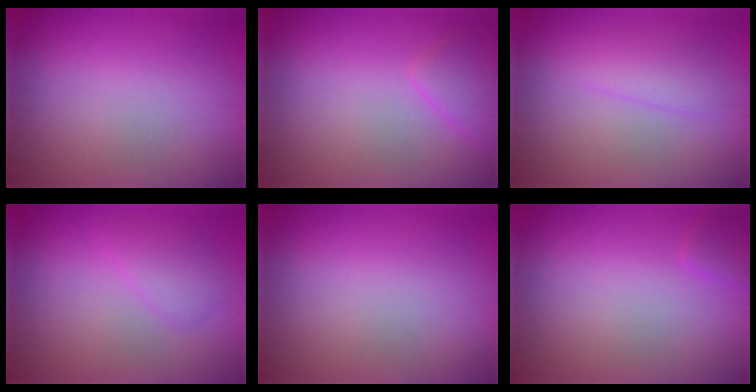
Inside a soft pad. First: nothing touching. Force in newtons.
{"total": 2.1, "press": 2.1, "slide": 0.1}
{"total": 1.8, "press": 1.8, "slide": 0.0}
{"total": 1.8, "press": 1.8, "slide": 0.1}
{"total": 0.0}
{"total": 1.0, "press": 1.0, "slide": 0.1}